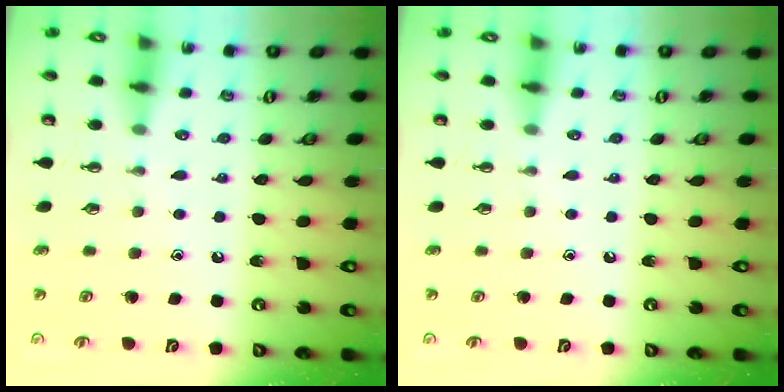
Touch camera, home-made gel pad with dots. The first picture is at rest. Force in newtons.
{"total": 0.0}